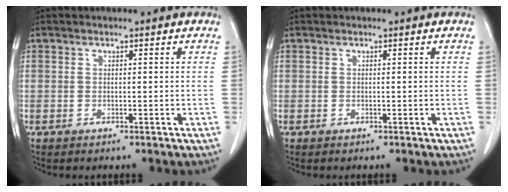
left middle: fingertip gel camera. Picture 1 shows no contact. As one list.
[{"total": 0.0}]